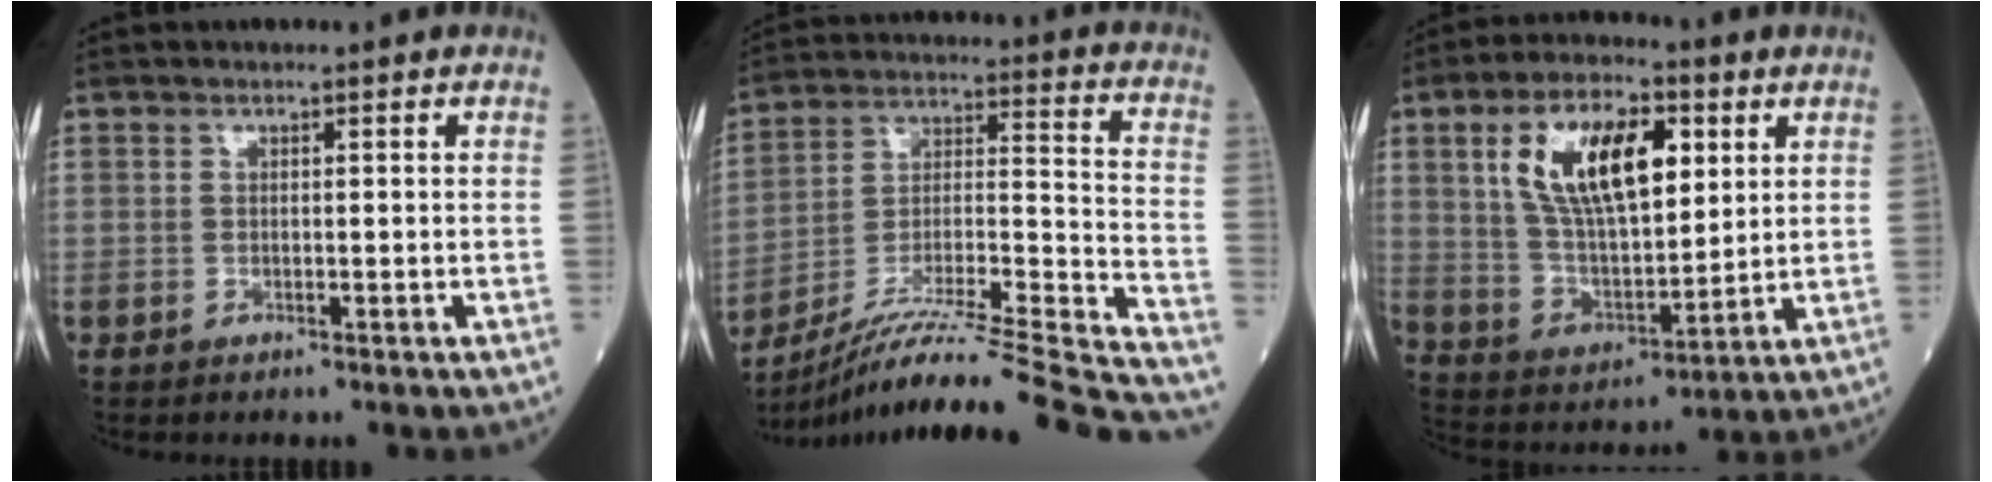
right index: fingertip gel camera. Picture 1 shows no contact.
{"total": 30.6, "force": [-27.2, -0.7, 14.0], "torque": [-0.163, -0.030, -0.412]}
{"total": 15.3, "force": [5.5, 6.2, 12.9], "torque": [-0.248, 0.016, 0.103]}